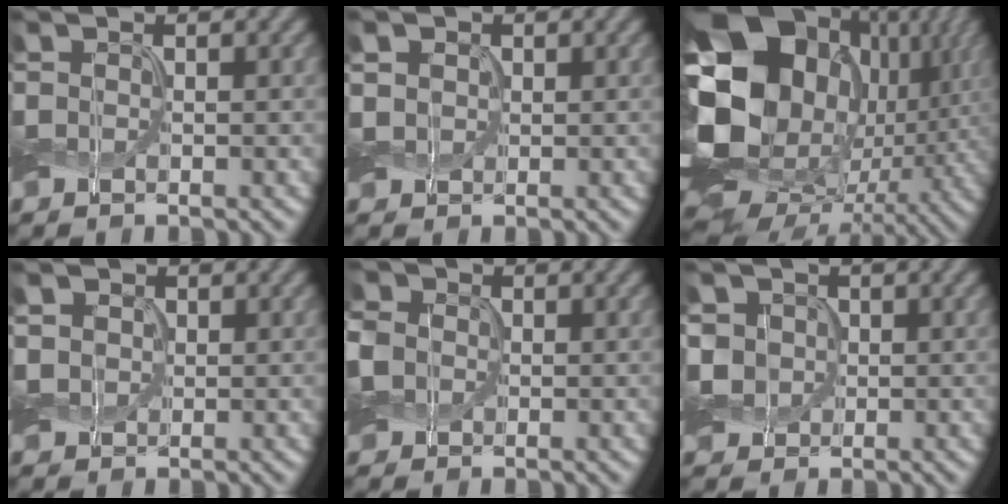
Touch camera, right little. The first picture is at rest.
{"total": 2.2, "force": [0.7, 1.8, 1.0], "torque": [-0.036, 0.003, 0.012]}
{"total": 22.0, "force": [1.8, 17.1, 13.7], "torque": [-0.288, -0.021, 0.013]}
{"total": 2.6, "force": [0.8, 2.2, 1.2], "torque": [-0.045, 0.005, 0.016]}
{"total": 4.5, "force": [0.4, 3.9, 2.3], "torque": [-0.077, 0.018, -0.005]}
{"total": 3.5, "force": [0.4, 3.1, 1.4], "torque": [-0.050, 0.009, -0.002]}